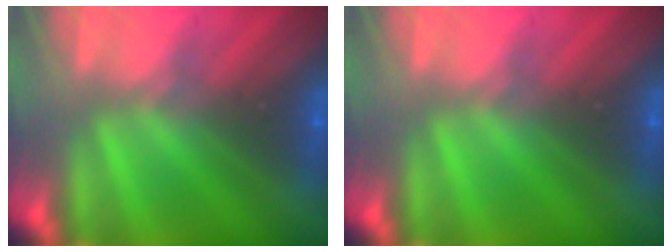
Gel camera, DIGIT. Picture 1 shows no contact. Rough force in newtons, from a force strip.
{"total": 0.0}